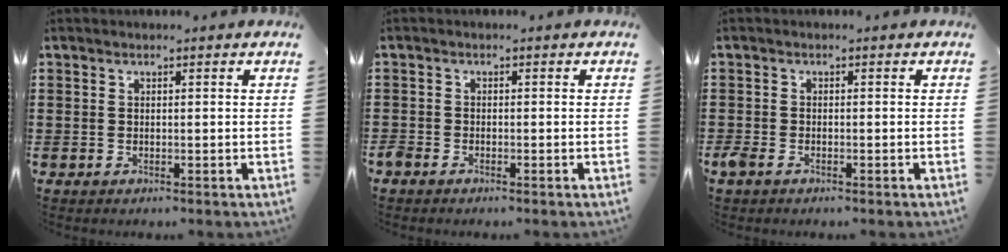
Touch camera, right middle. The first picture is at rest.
{"total": 1.1, "force": [-0.9, 0.5, 0.3], "torque": [-0.015, -0.001, -0.022]}
{"total": 1.6, "force": [-1.1, 0.9, 0.8], "torque": [-0.031, -0.005, -0.026]}